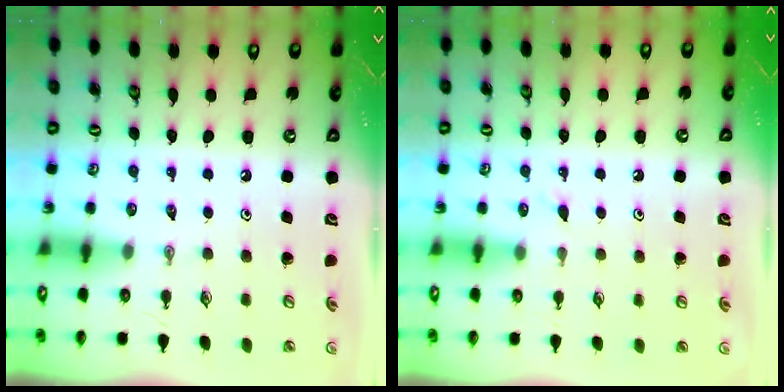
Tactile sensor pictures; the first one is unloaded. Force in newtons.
{"total": 5.4, "press": 5.4, "slide": 0.7}